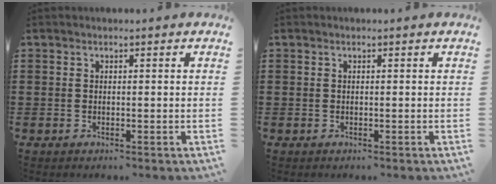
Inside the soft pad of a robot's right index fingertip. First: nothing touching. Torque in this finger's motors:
{"motor_torque": [-0.48, 0.49, -0.01, 0.00]}